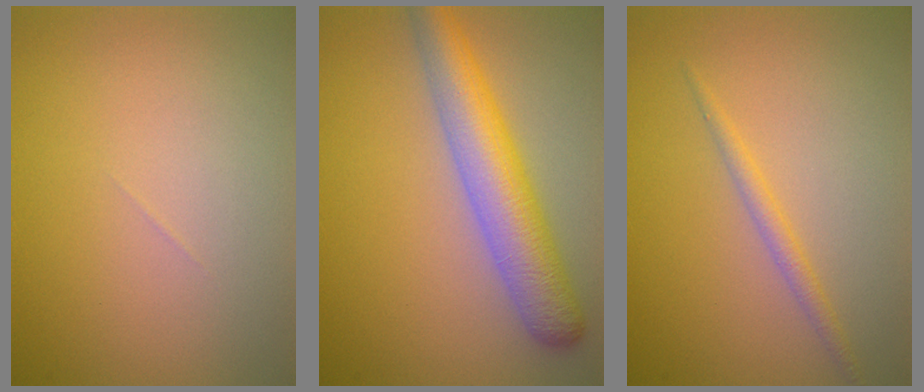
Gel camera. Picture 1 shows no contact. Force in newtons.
{"total": 6.1, "press": 6.1, "slide": 0.2}
{"total": 1.4, "press": 1.4, "slide": 0.1}